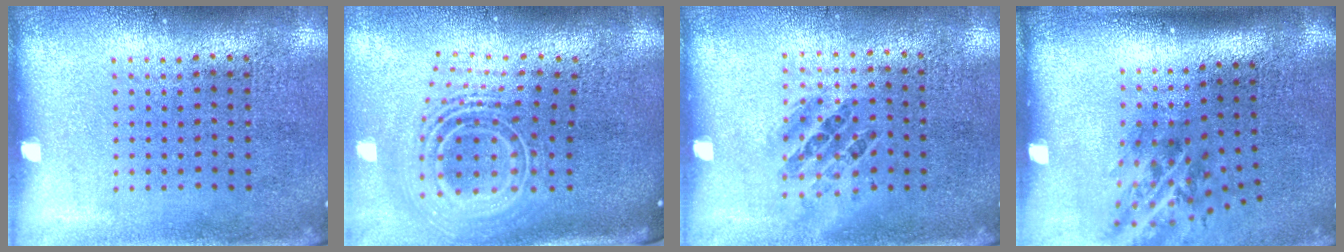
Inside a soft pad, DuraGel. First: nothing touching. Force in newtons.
{"total": 2.8, "press": 1.8, "slide": 2.2}
{"total": 0.9, "press": 0.7, "slide": 0.5}
{"total": 1.7, "press": 1.1, "slide": 1.3}